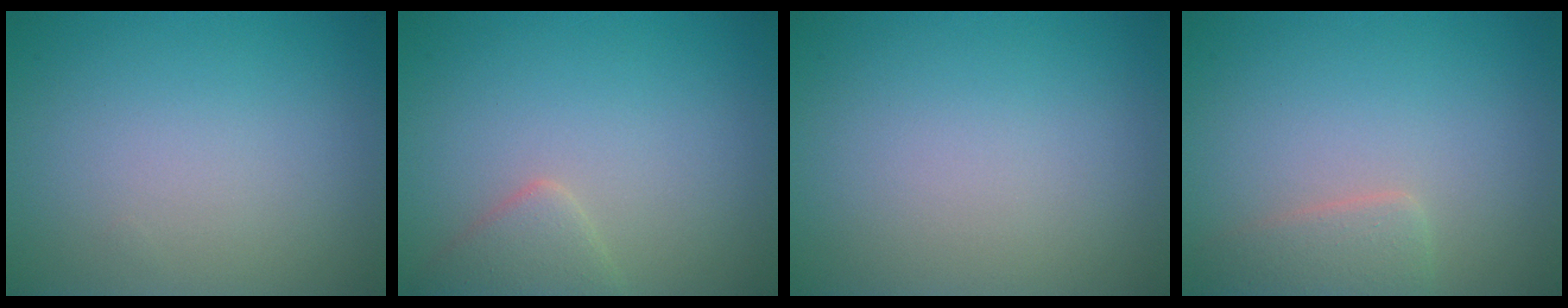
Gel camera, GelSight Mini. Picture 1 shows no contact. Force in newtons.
{"total": 2.2, "press": 2.2, "slide": 0.2}
{"total": 0.0}
{"total": 2.0, "press": 2.0, "slide": 0.2}